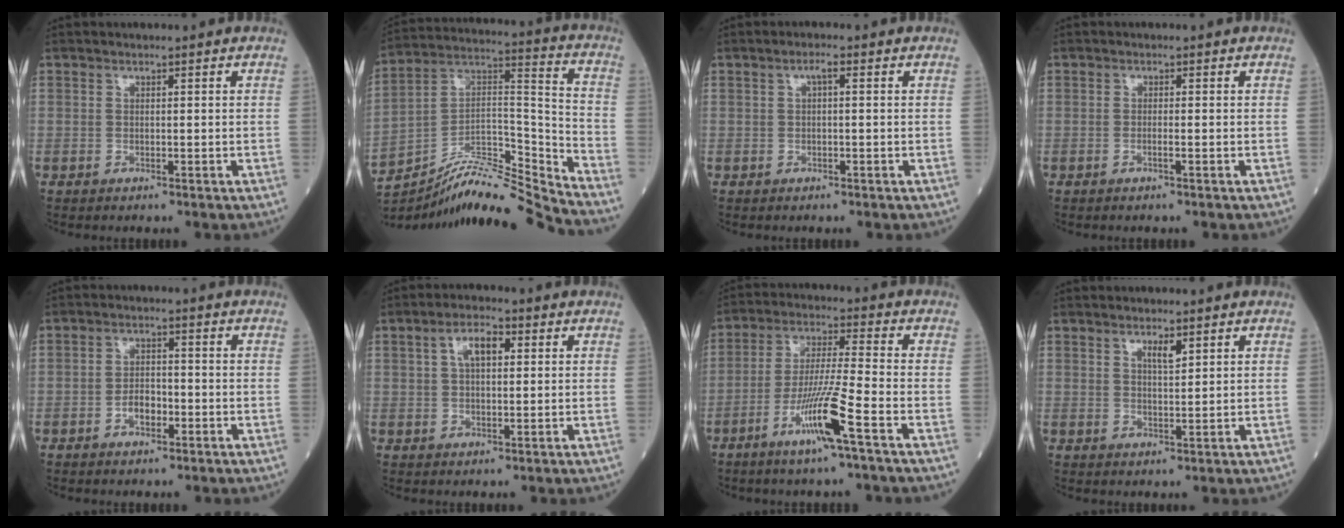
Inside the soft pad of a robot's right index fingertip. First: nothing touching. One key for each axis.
{"total": 17.0, "fx": -16.4, "fy": -1.0, "fz": 4.3, "tx": -0.070, "ty": 0.053, "tz": -0.284}
{"total": 1.4, "fx": 0.3, "fy": 0.2, "fz": 1.4, "tx": -0.022, "ty": 0.004, "tz": 0.004}
{"total": 0.7, "fx": -0.3, "fy": -0.1, "fz": 0.6, "tx": -0.015, "ty": 0.000, "tz": -0.004}
{"total": 3.3, "fx": -1.4, "fy": 1.8, "fz": 2.4, "tx": -0.044, "ty": 0.005, "tz": -0.023}
{"total": 5.0, "fx": 1.6, "fy": 2.0, "fz": 4.3, "tx": -0.079, "ty": 0.015, "tz": 0.028}
{"total": 10.0, "fx": -5.0, "fy": -0.8, "fz": 8.6, "tx": -0.169, "ty": -0.011, "tz": -0.095}
{"total": 2.4, "fx": 1.5, "fy": 0.4, "fz": 1.9, "tx": -0.035, "ty": -0.002, "tz": 0.026}